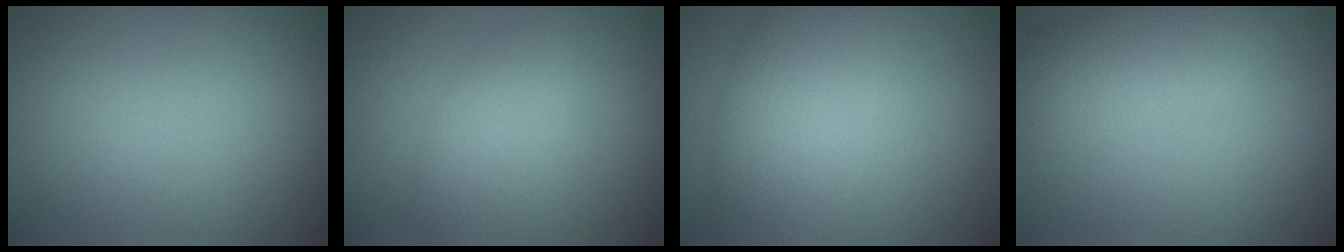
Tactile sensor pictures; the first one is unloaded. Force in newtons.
{"total": 2.7, "press": 2.7, "slide": 0.1}
{"total": 5.8, "press": 5.8, "slide": 0.2}
{"total": 3.9, "press": 3.9, "slide": 0.2}